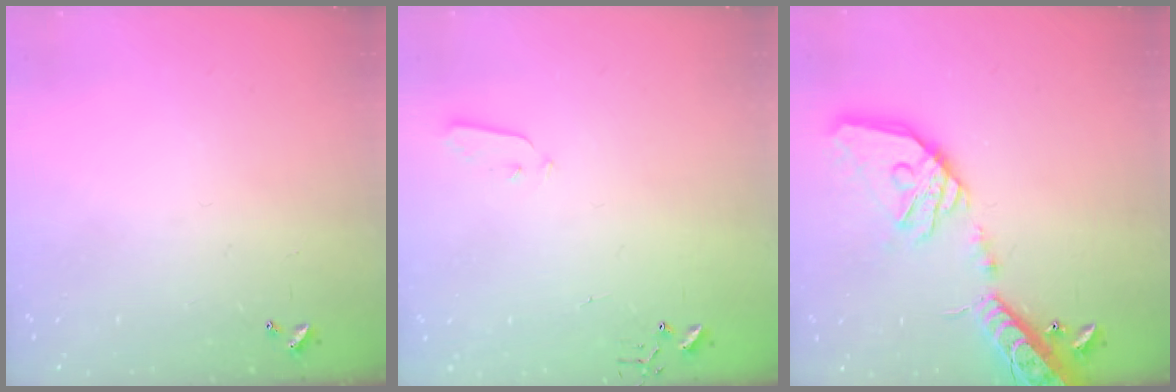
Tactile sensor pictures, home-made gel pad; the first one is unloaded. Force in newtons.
{"total": 2.5, "press": 2.5, "slide": 0.4}
{"total": 21.3, "press": 20.9, "slide": 3.7}